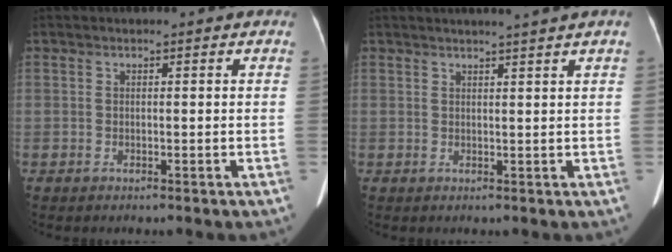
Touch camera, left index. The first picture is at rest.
{"total": 3.4, "force": [2.8, -1.0, 1.7], "torque": [-0.023, 0.003, 0.033]}